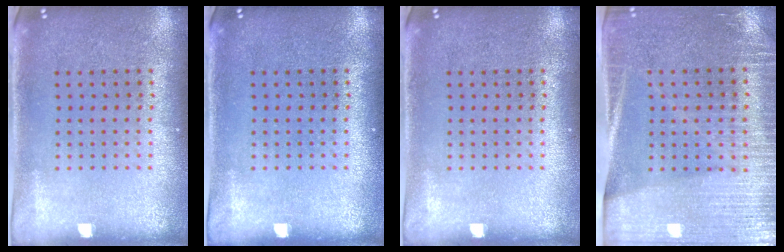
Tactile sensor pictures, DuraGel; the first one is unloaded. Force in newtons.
{"total": 0.0}
{"total": 0.0}
{"total": 3.4, "press": 3.1, "slide": 1.4}